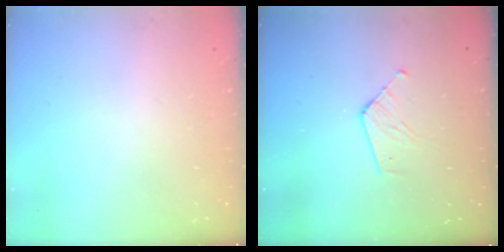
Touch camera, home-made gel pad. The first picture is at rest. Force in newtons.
{"total": 5.9, "press": 5.9, "slide": 0.5}